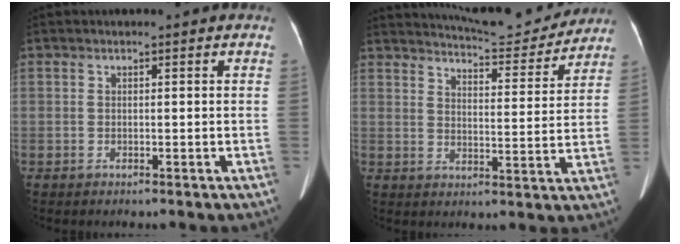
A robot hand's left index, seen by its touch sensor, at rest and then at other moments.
{"total": 13.1, "force": [12.7, 1.3, 3.0], "torque": [-0.044, -0.009, 0.166]}